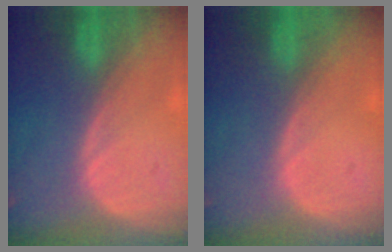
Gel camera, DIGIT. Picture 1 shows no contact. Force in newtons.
{"total": 0.0}